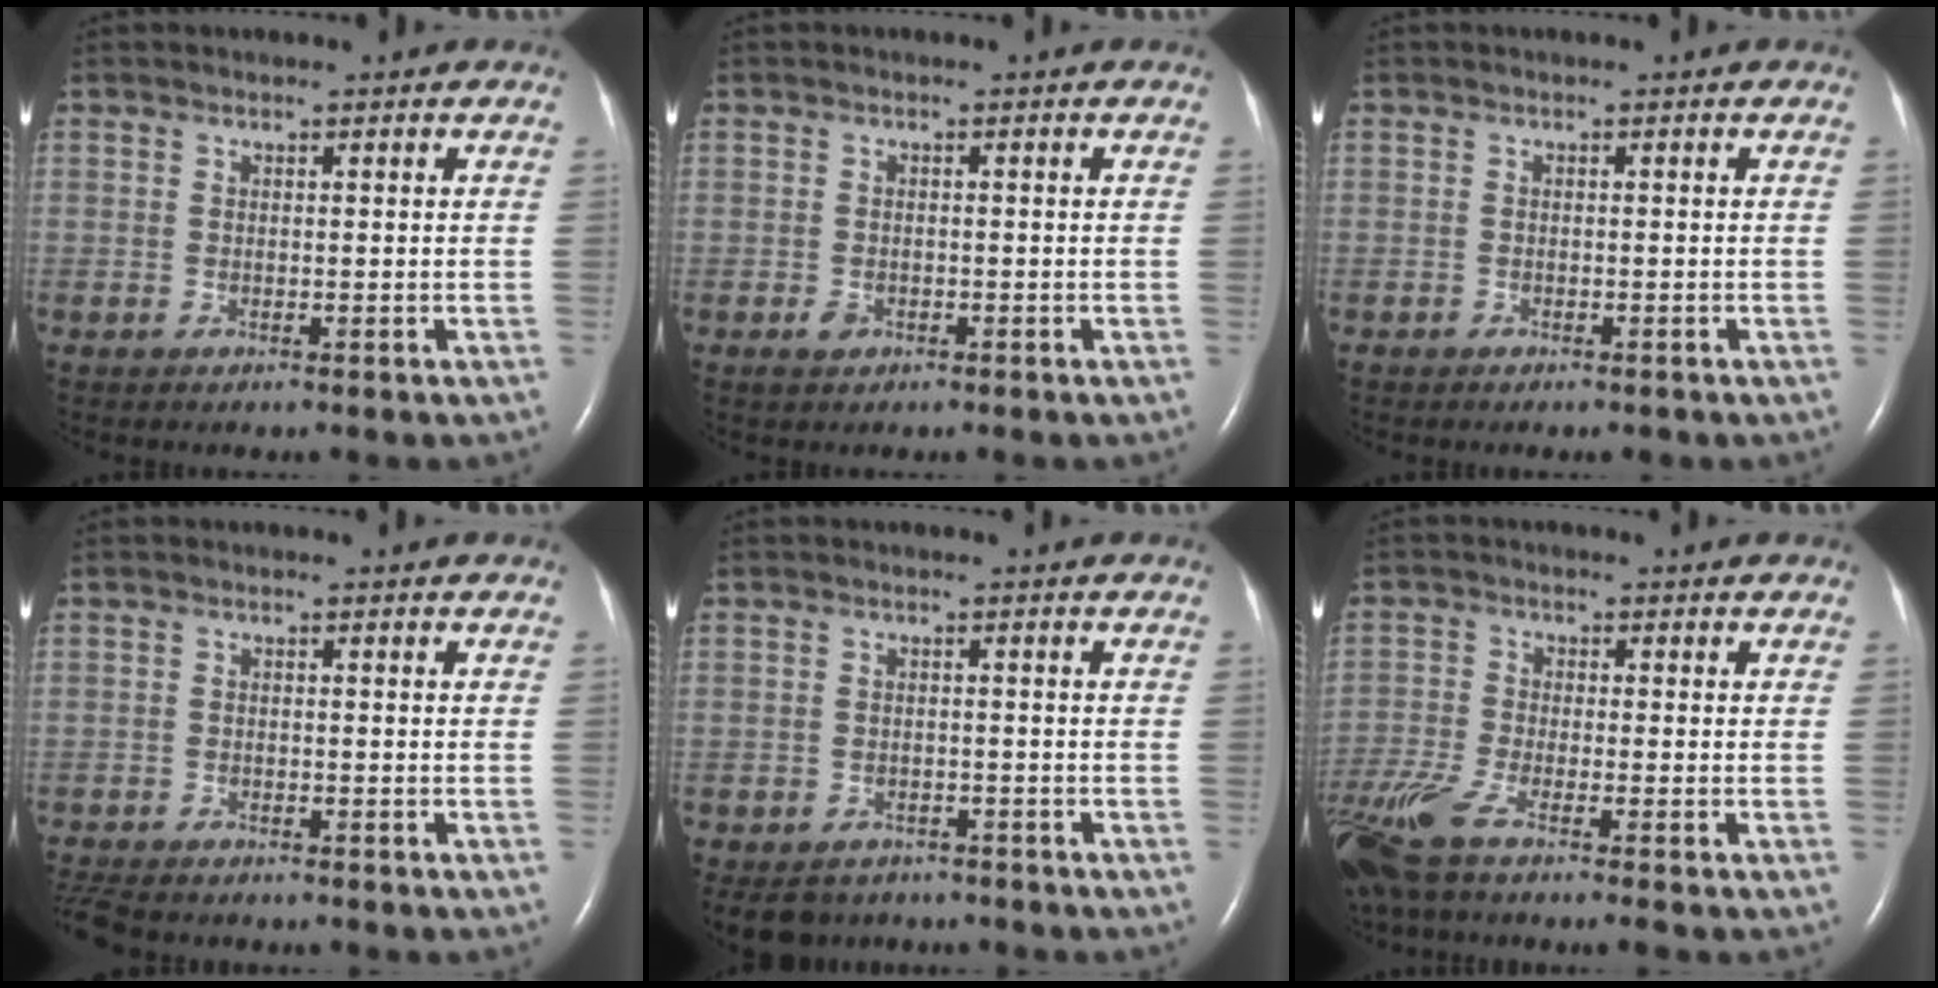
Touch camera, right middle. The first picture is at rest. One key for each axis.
{"total": 1.3, "fx": -0.7, "fy": 0.9, "fz": 0.6, "tx": -0.014, "ty": 0.001, "tz": -0.008}
{"total": 1.2, "fx": -1.0, "fy": 0.5, "fz": 0.4, "tx": -0.008, "ty": -0.002, "tz": -0.012}
{"total": 5.9, "fx": -5.3, "fy": 1.6, "fz": 2.1, "tx": -0.038, "ty": -0.013, "tz": -0.088}
{"total": 6.1, "fx": -5.1, "fy": 3.2, "fz": 0.7, "tx": -0.007, "ty": 0.000, "tz": -0.070}
{"total": 8.5, "fx": -6.3, "fy": 0.3, "fz": 5.7, "tx": -0.125, "ty": -0.023, "tz": -0.121}